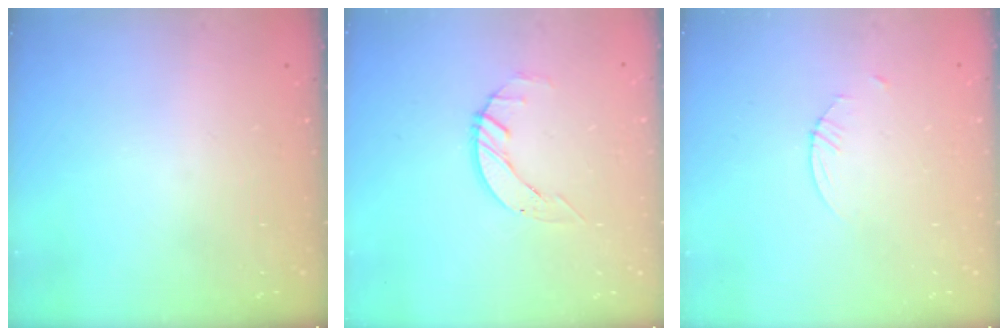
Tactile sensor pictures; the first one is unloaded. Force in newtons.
{"total": 2.7, "press": 2.7, "slide": 0.3}
{"total": 1.6, "press": 1.5, "slide": 0.2}